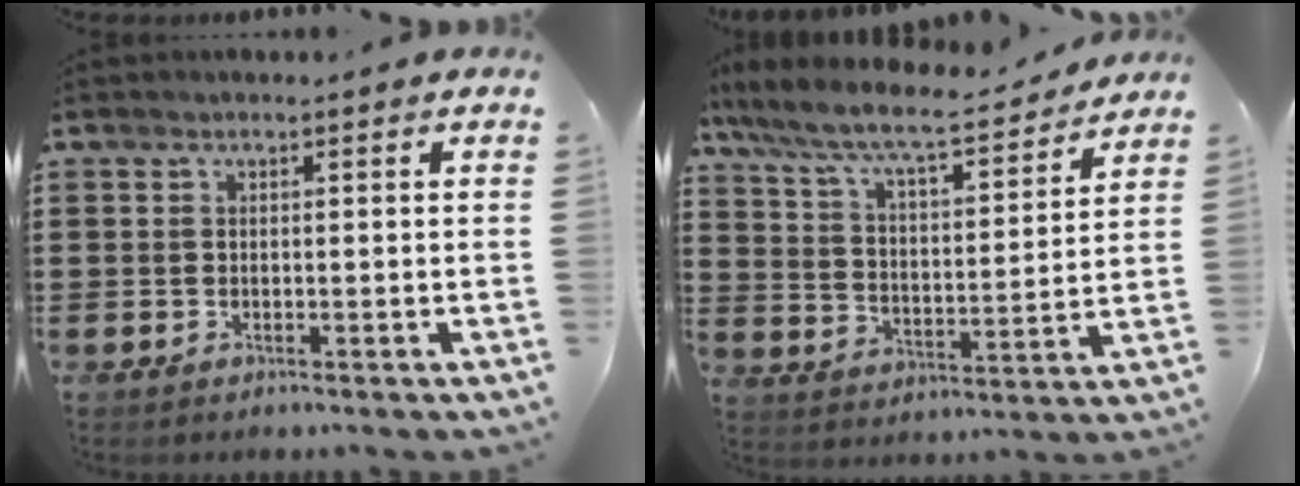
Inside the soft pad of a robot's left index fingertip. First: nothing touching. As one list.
[{"total": 8.4, "force": [7.2, 0.9, 4.2], "torque": [-0.112, -0.043, 0.117]}]